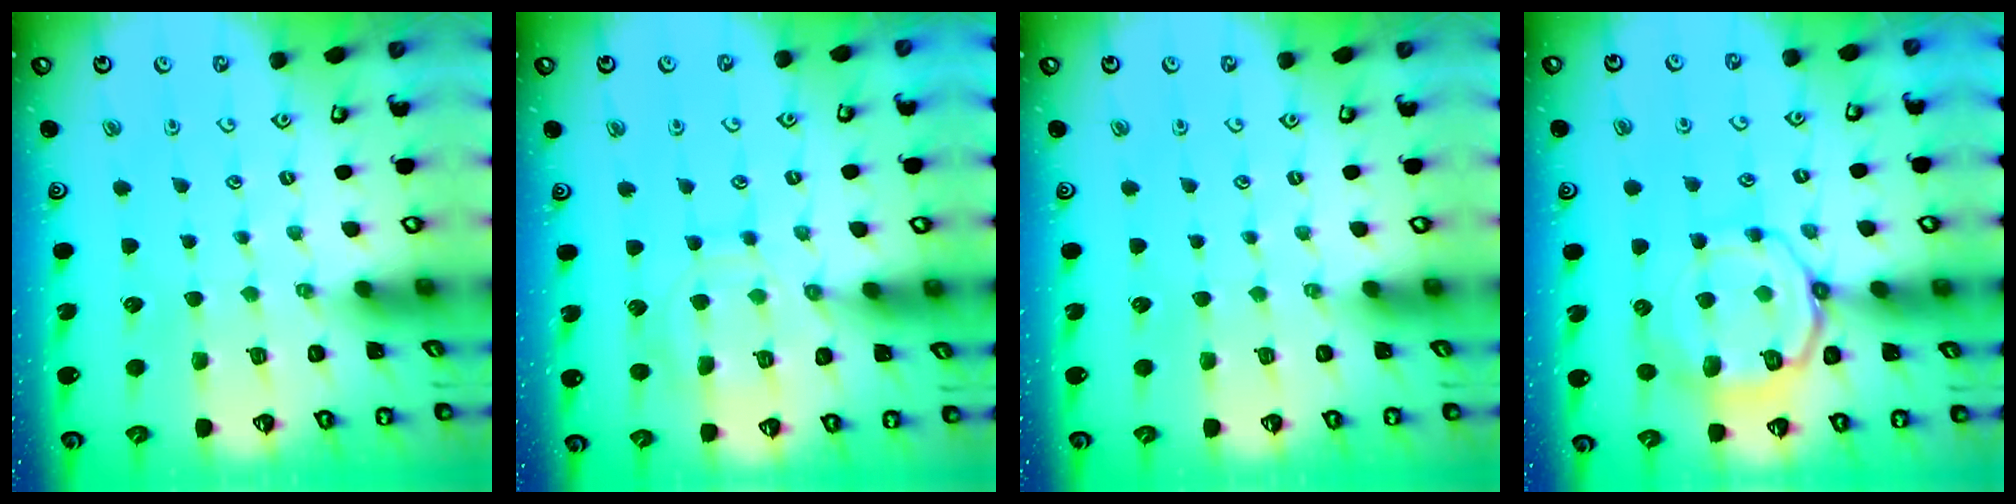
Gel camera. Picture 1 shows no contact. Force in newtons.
{"total": 9.5, "press": 9.5, "slide": 0.9}
{"total": 0.0}
{"total": 11.7, "press": 11.7, "slide": 1.1}